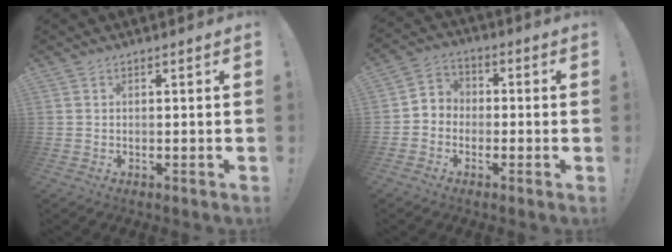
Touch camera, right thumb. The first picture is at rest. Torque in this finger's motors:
{"motor_torque": [0.51, 0.24, 0.05, -0.16, 0.00]}